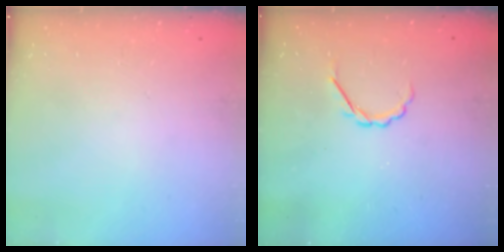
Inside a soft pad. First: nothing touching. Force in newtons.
{"total": 2.5, "press": 2.4, "slide": 0.8}